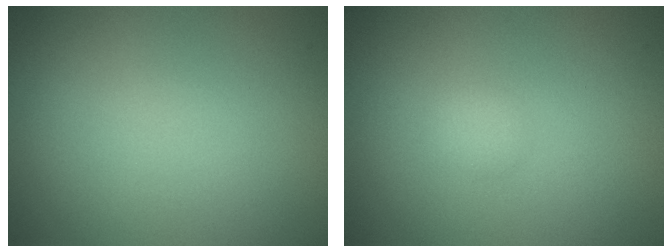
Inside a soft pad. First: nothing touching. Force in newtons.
{"total": 1.0, "press": 1.0, "slide": 0.1}